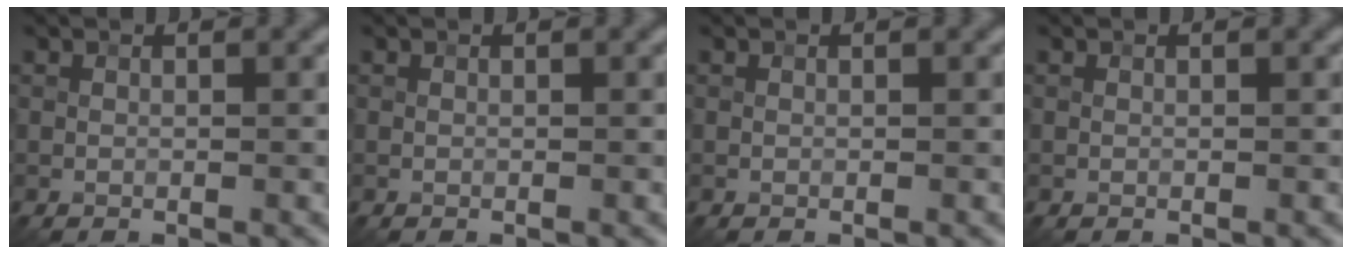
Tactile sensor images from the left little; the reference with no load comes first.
{"total": 0.0}
{"total": 0.0}
{"total": 0.0}